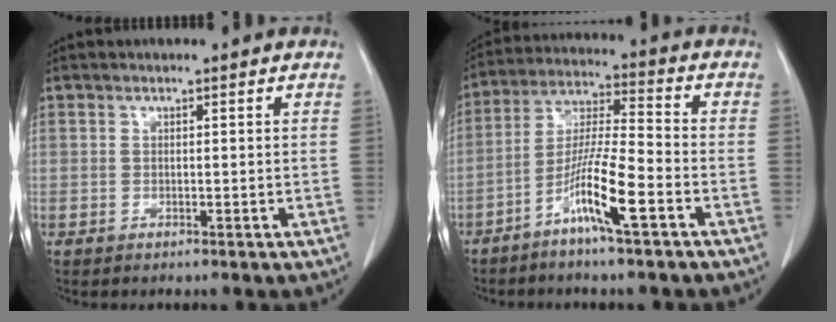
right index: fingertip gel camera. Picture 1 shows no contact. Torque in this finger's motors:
{"motor_torque": [1.48, -0.66, 0.35, 0.19]}